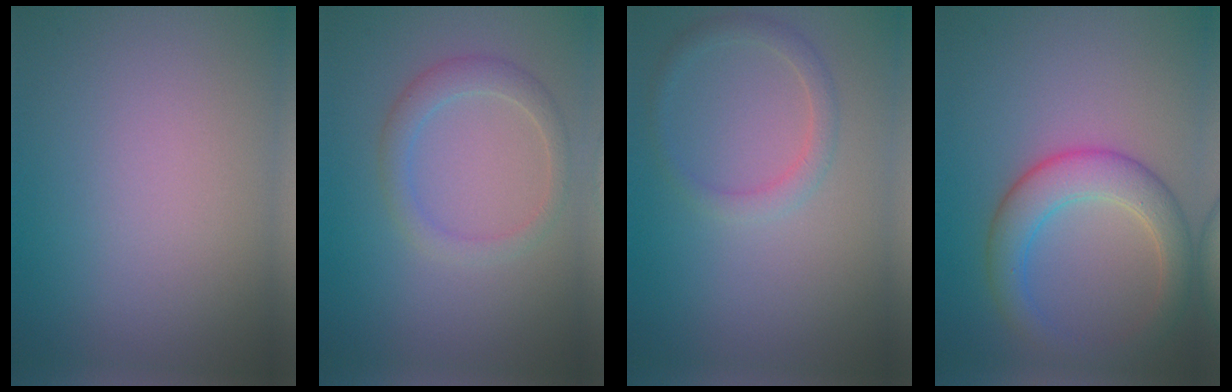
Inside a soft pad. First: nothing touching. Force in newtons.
{"total": 2.3, "press": 2.3, "slide": 0.1}
{"total": 1.7, "press": 1.7, "slide": 0.1}
{"total": 5.0, "press": 5.0, "slide": 0.1}